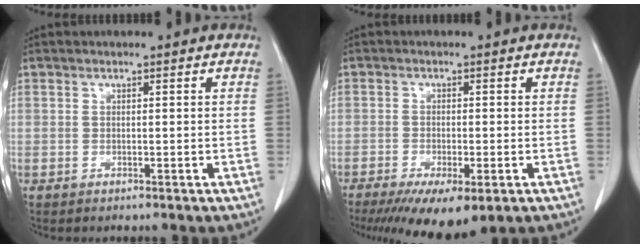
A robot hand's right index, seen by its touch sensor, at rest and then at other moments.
{"total": 10.6, "force": [-6.7, 2.2, 7.9], "torque": [-0.119, -0.024, -0.104]}